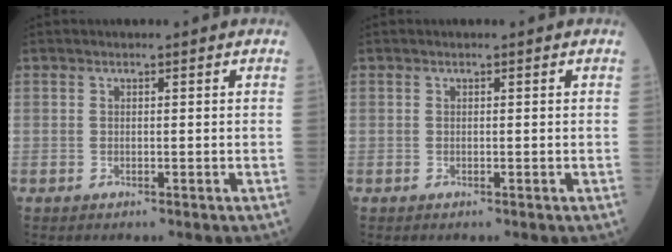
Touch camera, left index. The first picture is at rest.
{"total": 0.0}